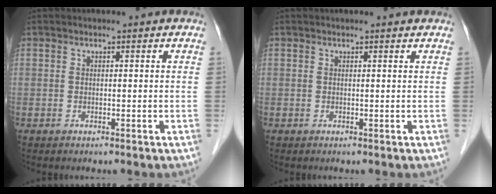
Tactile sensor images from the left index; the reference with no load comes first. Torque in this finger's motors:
{"motor_torque": [0.22, -0.10, 0.02, -0.01]}